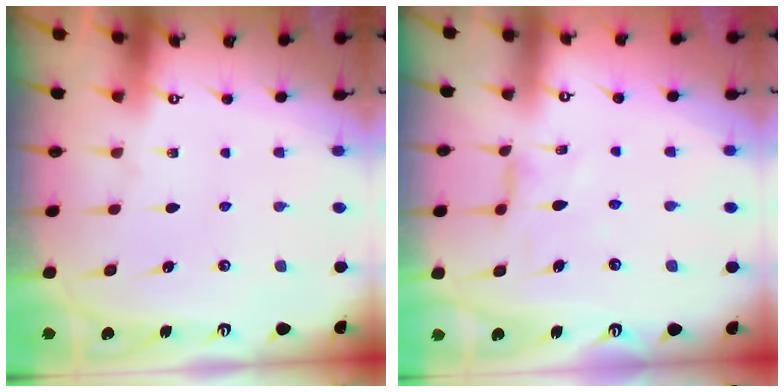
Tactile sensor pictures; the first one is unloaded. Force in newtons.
{"total": 2.1, "press": 2.1, "slide": 0.5}